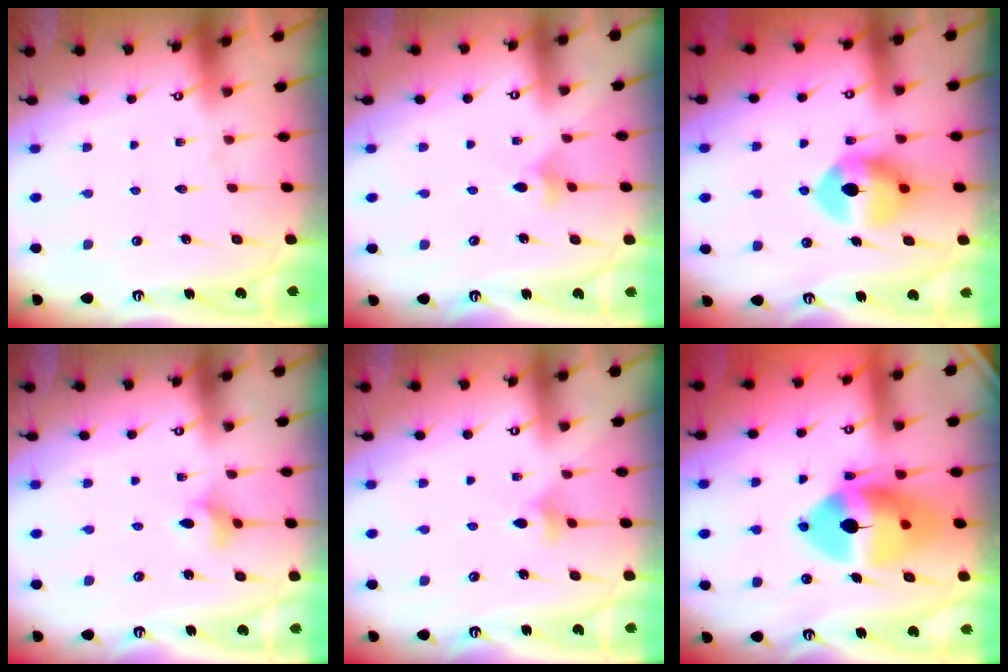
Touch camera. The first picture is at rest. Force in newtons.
{"total": 4.6, "press": 4.5, "slide": 1.0}
{"total": 10.0, "press": 9.9, "slide": 1.7}
{"total": 4.7, "press": 4.7, "slide": 0.5}
{"total": 4.6, "press": 4.5, "slide": 1.0}
{"total": 18.2, "press": 18.0, "slide": 2.7}